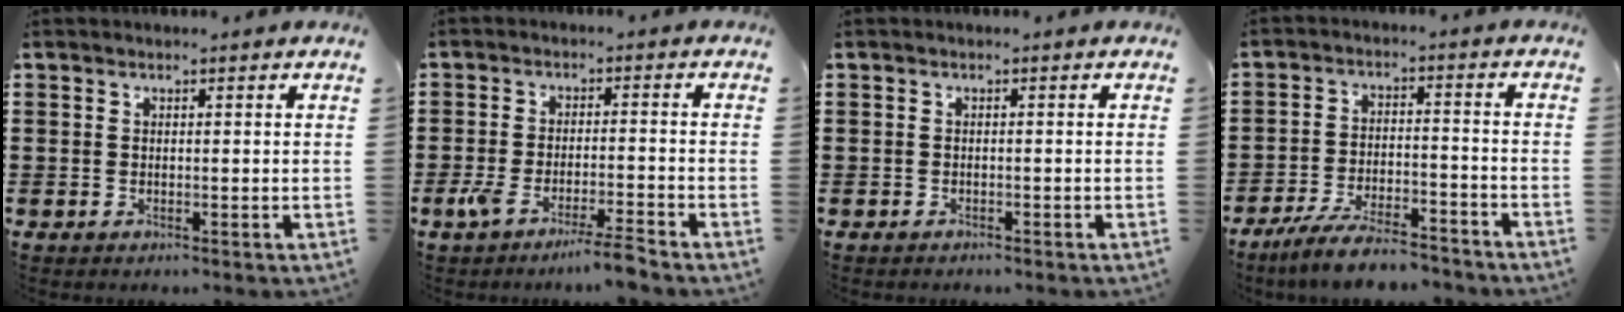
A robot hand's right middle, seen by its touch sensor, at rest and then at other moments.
{"total": 4.9, "force": [-3.8, -0.1, 3.0], "torque": [-0.061, -0.010, -0.073]}
{"total": 0.6, "force": [-0.5, 0.2, -0.1], "torque": [0.001, 0.002, -0.012]}
{"total": 7.1, "force": [-6.4, 0.8, 3.0], "torque": [-0.061, 0.002, -0.123]}